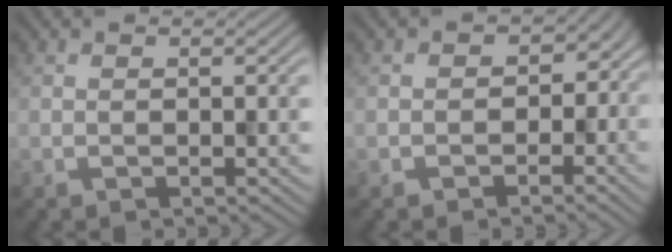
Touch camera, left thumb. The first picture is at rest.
{"total": 3.7, "force": [-1.1, 3.2, 1.6], "torque": [-0.001, -0.003, -0.020]}